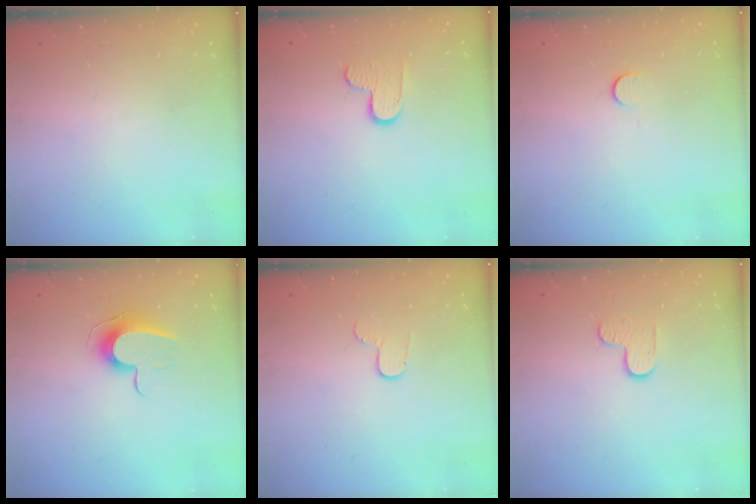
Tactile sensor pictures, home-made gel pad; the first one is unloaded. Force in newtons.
{"total": 8.3, "press": 8.3, "slide": 0.6}
{"total": 6.1, "press": 6.1, "slide": 0.6}
{"total": 9.4, "press": 9.4, "slide": 0.6}
{"total": 5.1, "press": 5.1, "slide": 0.5}
{"total": 5.5, "press": 5.5, "slide": 0.4}